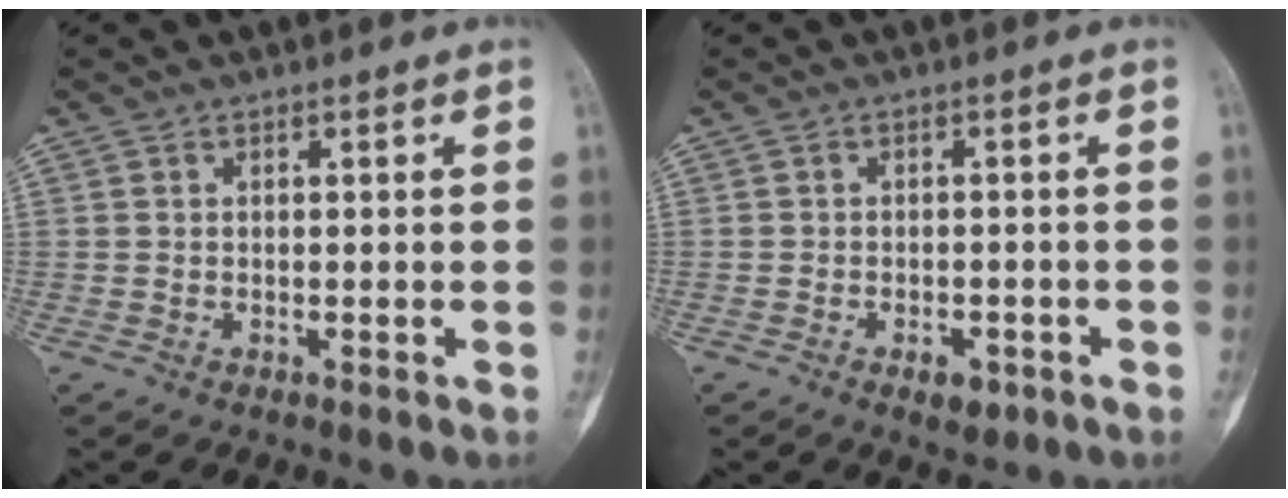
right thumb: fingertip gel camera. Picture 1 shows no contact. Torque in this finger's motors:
{"motor_torque": [-0.18, -0.02, -0.02, 0.24, -0.10]}